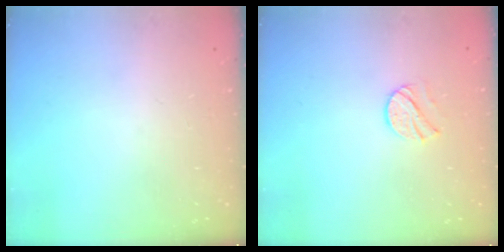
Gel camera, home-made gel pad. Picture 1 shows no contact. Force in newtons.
{"total": 7.6, "press": 7.6, "slide": 0.4}